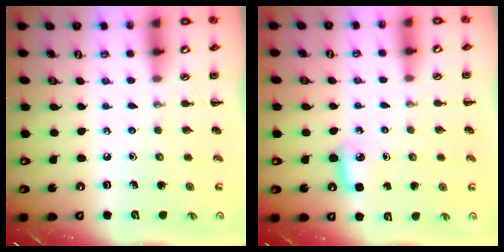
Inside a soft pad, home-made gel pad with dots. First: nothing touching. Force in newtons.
{"total": 4.9, "press": 4.6, "slide": 1.7}